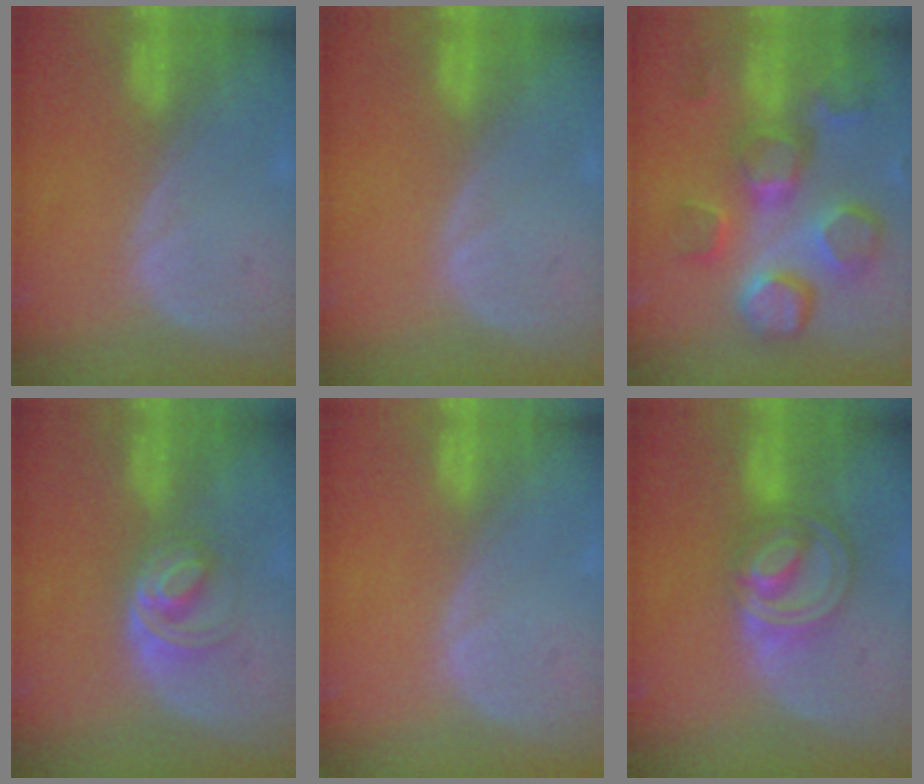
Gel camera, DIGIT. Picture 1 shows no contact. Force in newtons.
{"total": 0.0}
{"total": 12.4, "press": 11.1, "slide": 5.6}
{"total": 5.1, "press": 5.0, "slide": 1.3}
{"total": 0.0}
{"total": 8.1, "press": 6.9, "slide": 4.3}